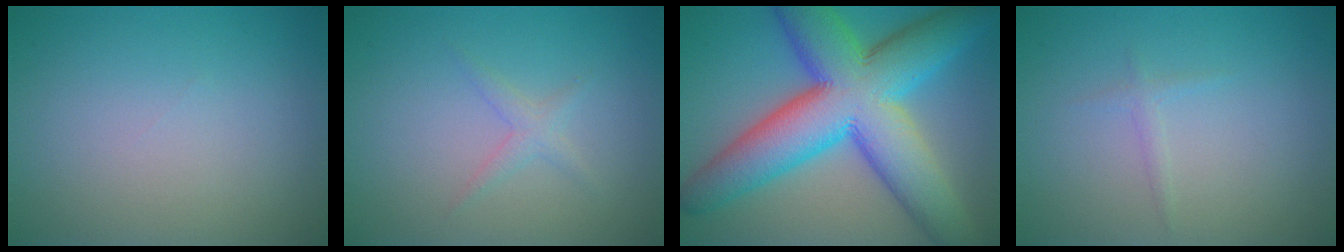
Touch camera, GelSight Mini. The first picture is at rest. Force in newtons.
{"total": 1.3, "press": 1.3, "slide": 0.1}
{"total": 14.3, "press": 14.3, "slide": 0.4}
{"total": 0.8, "press": 0.8, "slide": 0.0}